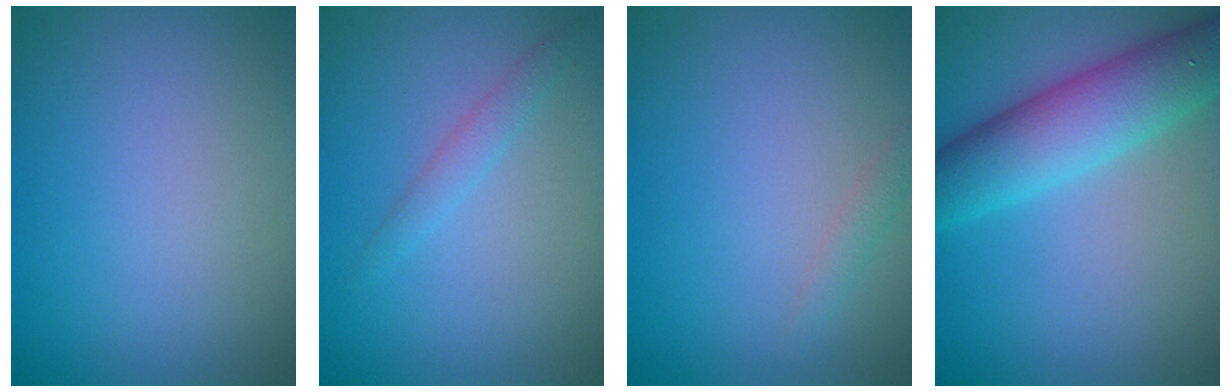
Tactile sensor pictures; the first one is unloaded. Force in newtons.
{"total": 1.3, "press": 1.3, "slide": 0.1}
{"total": 1.0, "press": 1.0, "slide": 0.0}
{"total": 6.8, "press": 6.8, "slide": 0.2}